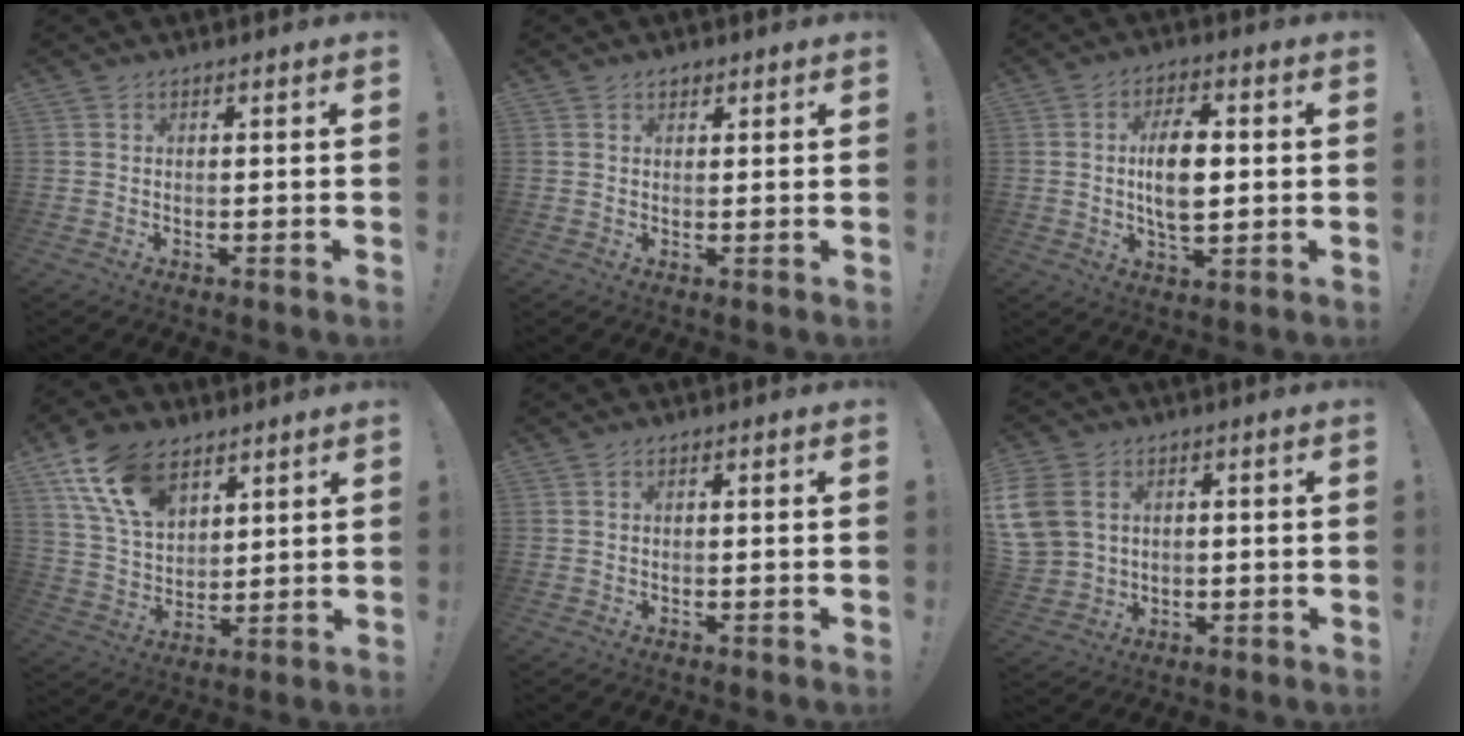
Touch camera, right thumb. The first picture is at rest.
{"total": 1.3, "force": [0.8, 0.9, 0.4], "torque": [0.006, -0.005, 0.012]}
{"total": 10.6, "force": [0.6, 5.6, 9.0], "torque": [-0.158, 0.002, 0.006]}
{"total": 16.1, "force": [9.0, 10.1, 8.8], "torque": [-0.154, -0.031, 0.171]}
{"total": 0.7, "force": [-0.3, 0.3, 0.6], "torque": [-0.015, 0.003, -0.005]}
{"total": 11.6, "force": [1.8, 9.8, 6.0], "torque": [-0.129, 0.003, 0.042]}